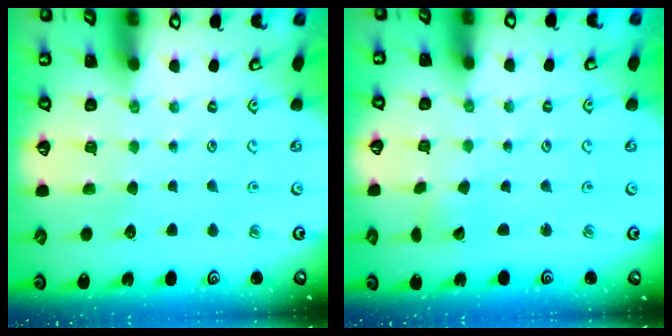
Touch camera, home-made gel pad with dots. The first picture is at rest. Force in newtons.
{"total": 2.4, "press": 2.4, "slide": 0.2}